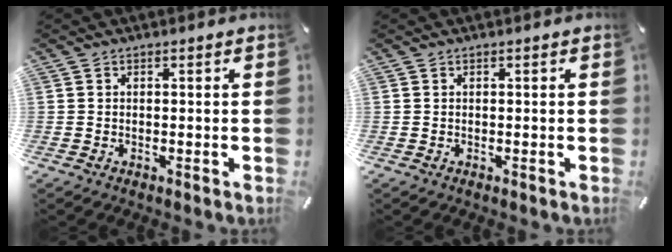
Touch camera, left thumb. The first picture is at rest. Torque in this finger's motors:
{"motor_torque": [-0.04, -0.01, 0.00, -0.01, 0.00]}